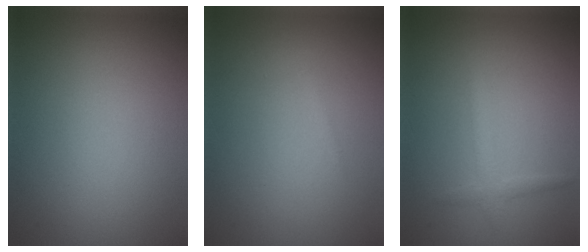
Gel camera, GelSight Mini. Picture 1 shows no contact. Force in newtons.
{"total": 0.6, "press": 0.5, "slide": 0.1}
{"total": 1.5, "press": 1.5, "slide": 0.1}